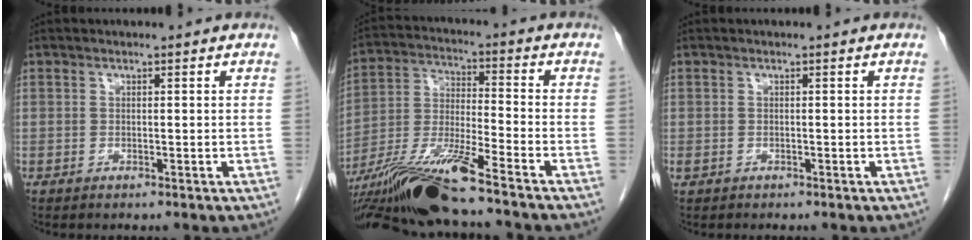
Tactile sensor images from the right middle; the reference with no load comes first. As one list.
[{"total": 15.3, "force": [-12.0, -0.7, 9.5], "torque": [-0.199, -0.022, -0.224]}, {"total": 0.6, "force": [-0.3, 0.4, 0.3], "torque": [-0.009, 0.001, -0.001]}]